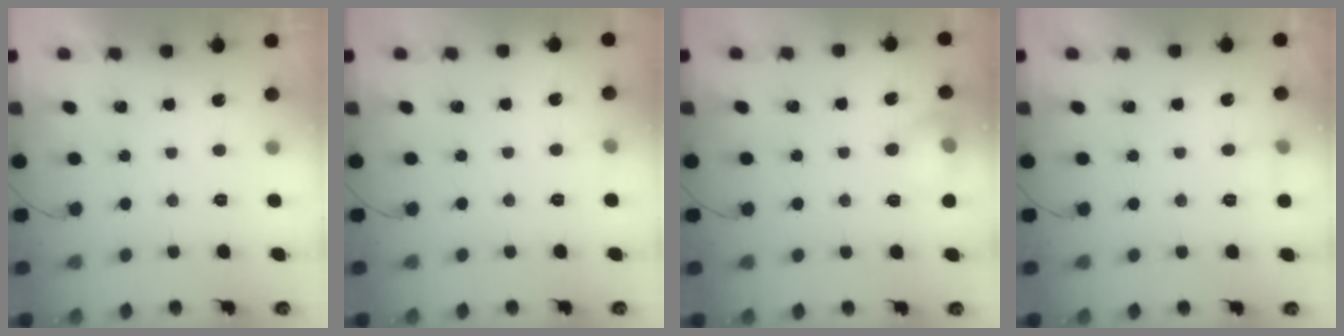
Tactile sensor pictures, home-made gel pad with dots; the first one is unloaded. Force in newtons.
{"total": 3.5, "press": 3.4, "slide": 1.0}
{"total": 8.8, "press": 8.8, "slide": 0.7}
{"total": 3.8, "press": 3.6, "slide": 1.2}